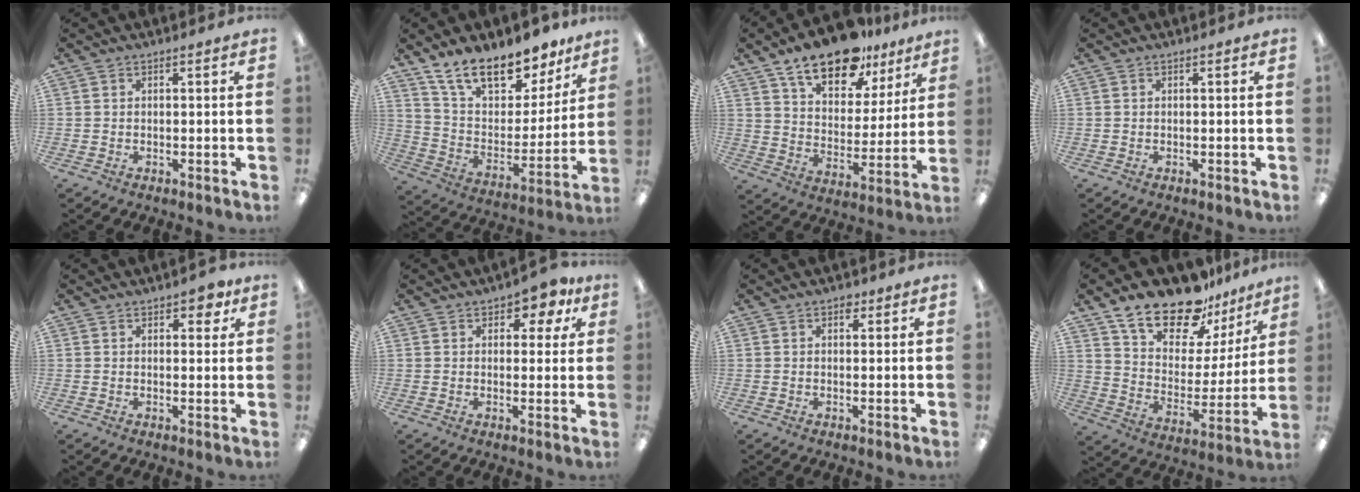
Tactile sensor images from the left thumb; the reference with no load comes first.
{"total": 17.4, "force": [13.6, 7.7, 7.8], "torque": [-0.144, -0.093, 0.245]}
{"total": 17.4, "force": [12.8, 8.0, 8.6], "torque": [-0.137, -0.071, 0.223]}
{"total": 0.0}
{"total": 3.7, "force": [2.3, 1.9, 2.1], "torque": [-0.014, -0.007, 0.034]}
{"total": 5.1, "force": [3.1, 2.9, 2.7], "torque": [-0.031, -0.010, 0.051]}
{"total": 2.2, "force": [1.5, 1.4, 1.0], "torque": [-0.006, -0.003, 0.022]}
{"total": 19.4, "force": [15.6, 8.5, 7.7], "torque": [-0.141, -0.112, 0.279]}